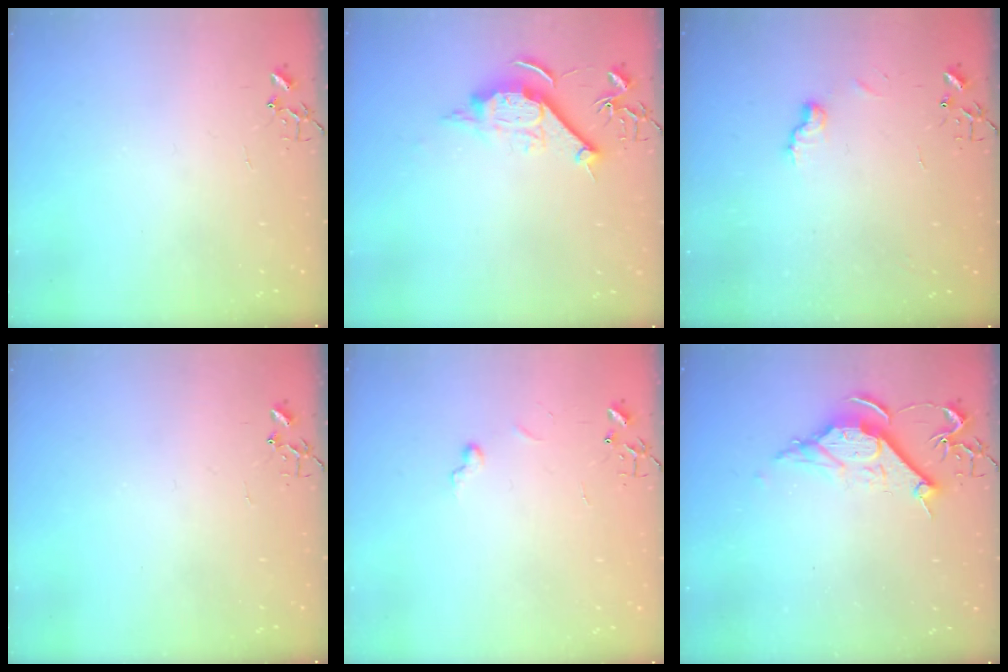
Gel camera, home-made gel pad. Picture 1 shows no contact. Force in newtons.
{"total": 10.7, "press": 10.7, "slide": 1.1}
{"total": 6.7, "press": 6.6, "slide": 0.7}
{"total": 0.0}
{"total": 4.3, "press": 4.3, "slide": 0.6}
{"total": 10.7, "press": 10.7, "slide": 0.7}